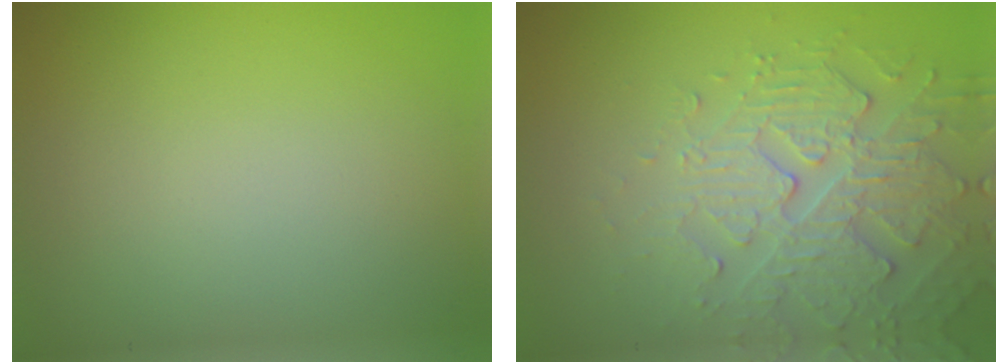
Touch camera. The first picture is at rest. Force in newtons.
{"total": 4.9, "press": 3.8, "slide": 3.0}